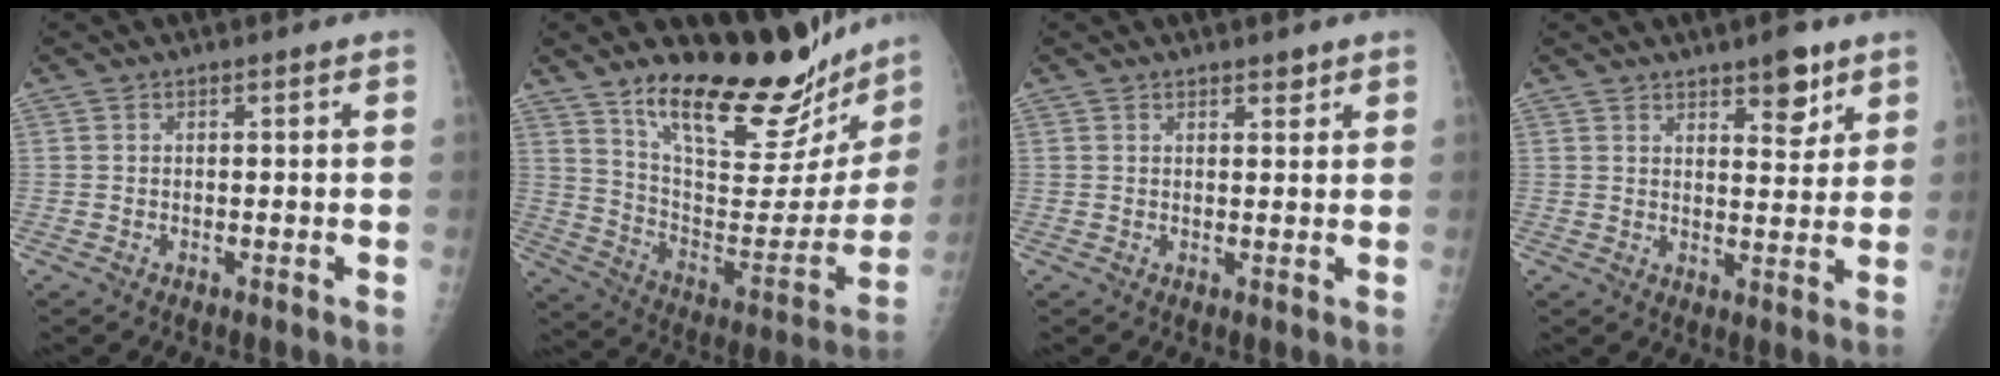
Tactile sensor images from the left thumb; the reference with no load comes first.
{"total": 25.2, "force": [20.9, 7.8, 11.8], "torque": [-0.133, -0.129, 0.316]}
{"total": 1.8, "force": [1.4, 0.7, 0.8], "torque": [-0.004, -0.009, 0.019]}
{"total": 6.7, "force": [4.4, 2.6, 4.3], "torque": [-0.039, -0.028, 0.062]}